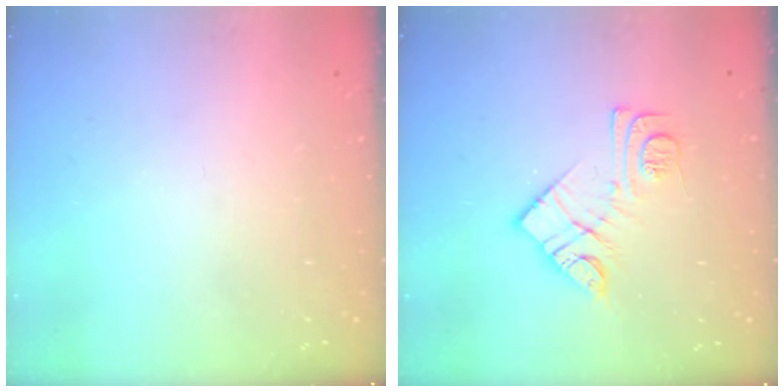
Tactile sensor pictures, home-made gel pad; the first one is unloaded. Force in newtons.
{"total": 11.8, "press": 11.8, "slide": 0.6}